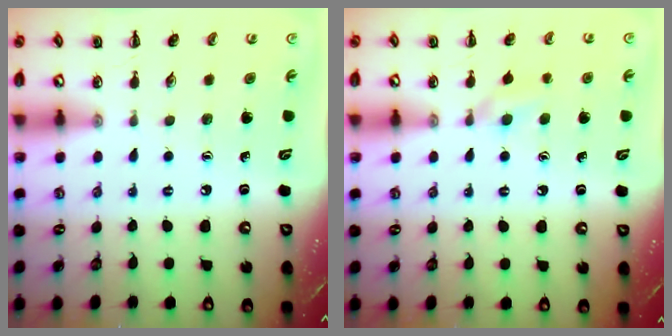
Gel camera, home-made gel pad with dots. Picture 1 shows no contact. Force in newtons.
{"total": 5.6, "press": 5.3, "slide": 1.7}